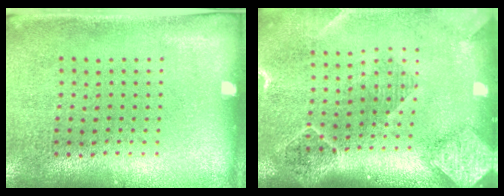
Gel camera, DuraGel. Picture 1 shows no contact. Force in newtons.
{"total": 2.5, "press": 2.0, "slide": 1.5}